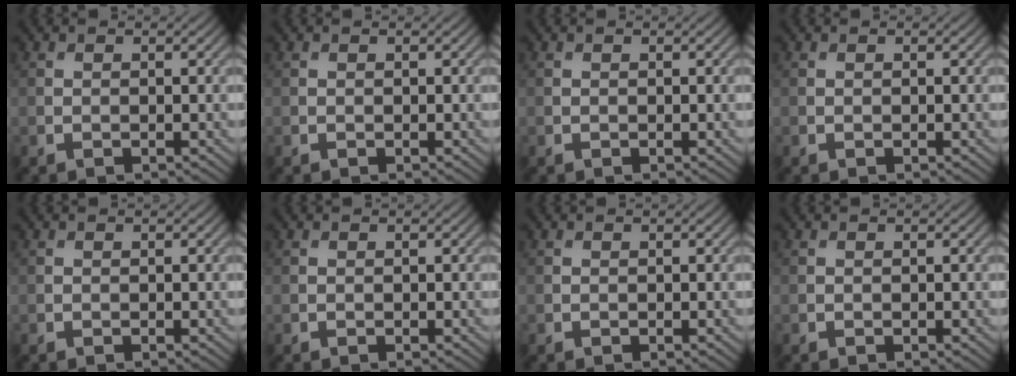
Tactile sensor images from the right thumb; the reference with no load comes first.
{"total": 0.0}
{"total": 0.0}
{"total": 0.0}
{"total": 0.0}
{"total": 0.0}
{"total": 0.0}
{"total": 0.0}